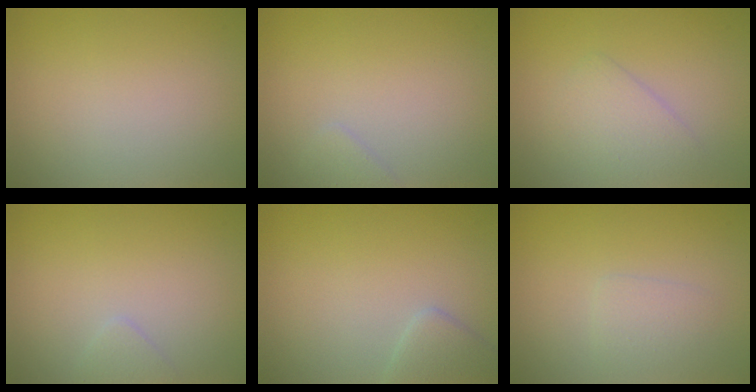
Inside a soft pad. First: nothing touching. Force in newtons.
{"total": 0.9, "press": 0.9, "slide": 0.1}
{"total": 2.2, "press": 2.2, "slide": 0.1}
{"total": 0.8, "press": 0.8, "slide": 0.1}
{"total": 2.2, "press": 2.2, "slide": 0.1}
{"total": 1.3, "press": 1.3, "slide": 0.1}